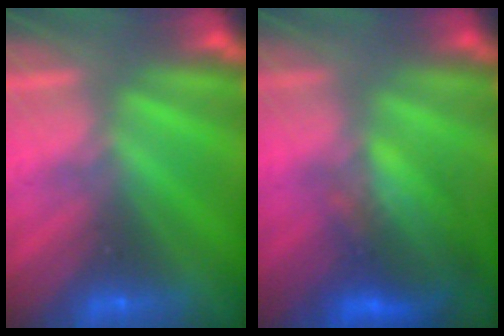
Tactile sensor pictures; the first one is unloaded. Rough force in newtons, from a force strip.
{"total": 3.6}